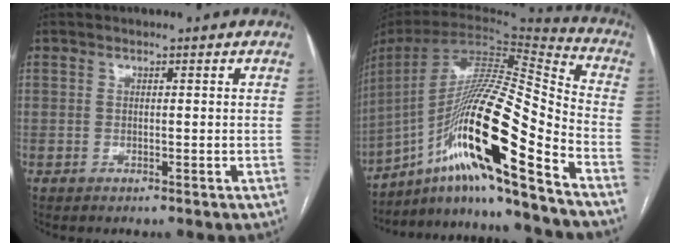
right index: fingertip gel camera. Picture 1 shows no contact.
{"total": 24.3, "force": [-13.5, 0.4, 20.2], "torque": [-0.372, -0.005, -0.242]}